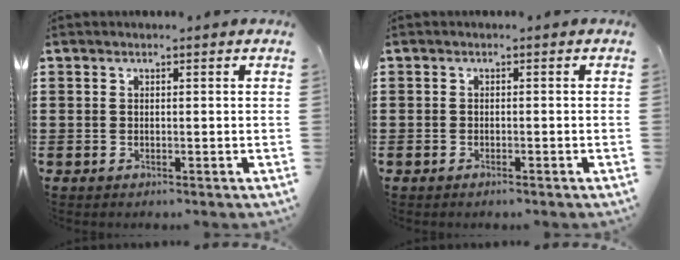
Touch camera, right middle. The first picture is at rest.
{"total": 0.6, "force": [-0.5, 0.1, 0.4], "torque": [-0.010, -0.004, -0.008]}